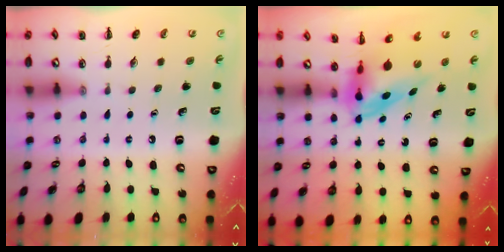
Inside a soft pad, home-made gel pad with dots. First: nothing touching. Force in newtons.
{"total": 3.8, "press": 3.7, "slide": 1.0}